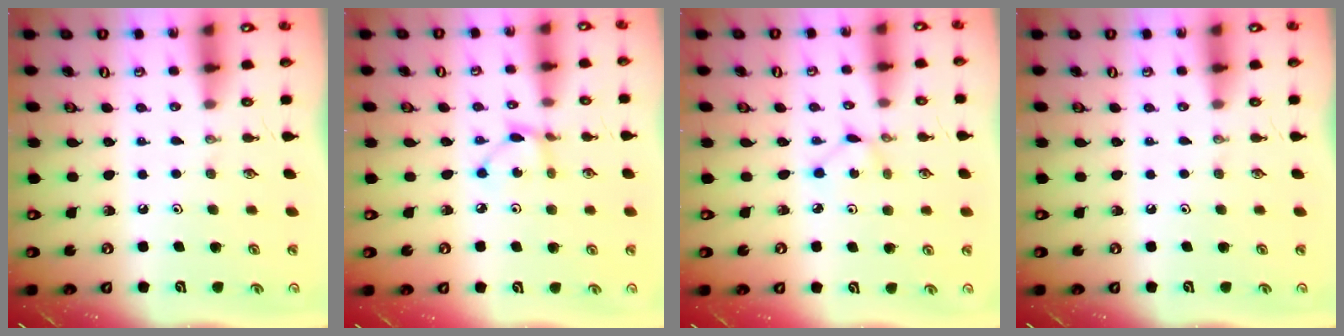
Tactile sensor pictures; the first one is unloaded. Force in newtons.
{"total": 2.6, "press": 2.6, "slide": 0.2}
{"total": 1.7, "press": 1.6, "slide": 0.2}
{"total": 0.0}